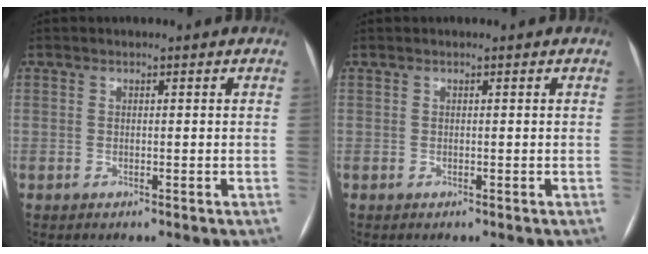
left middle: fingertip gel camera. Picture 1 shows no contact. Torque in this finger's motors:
{"motor_torque": [-0.02, 0.02, 0.00, 0.00]}